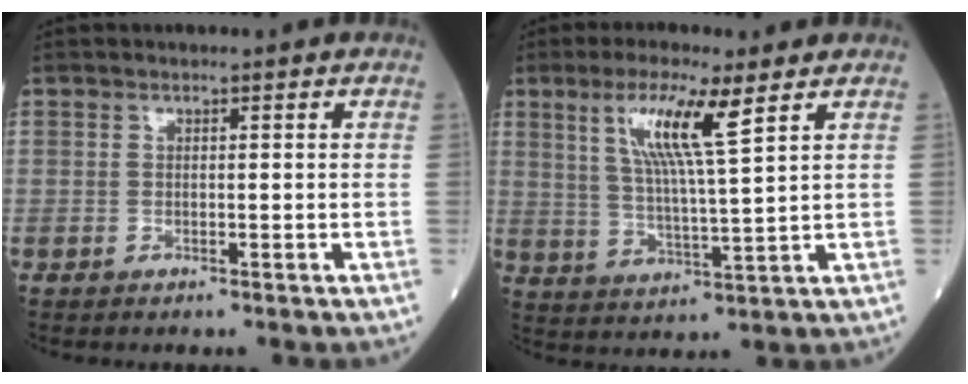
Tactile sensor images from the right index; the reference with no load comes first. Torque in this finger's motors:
{"motor_torque": [1.17, 0.60, 0.46, 0.20]}